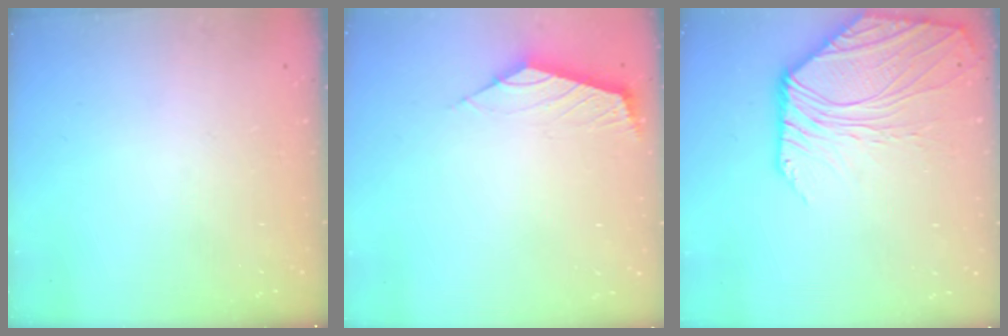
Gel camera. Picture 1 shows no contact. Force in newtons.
{"total": 2.3, "press": 2.3, "slide": 0.6}
{"total": 6.8, "press": 6.7, "slide": 1.1}